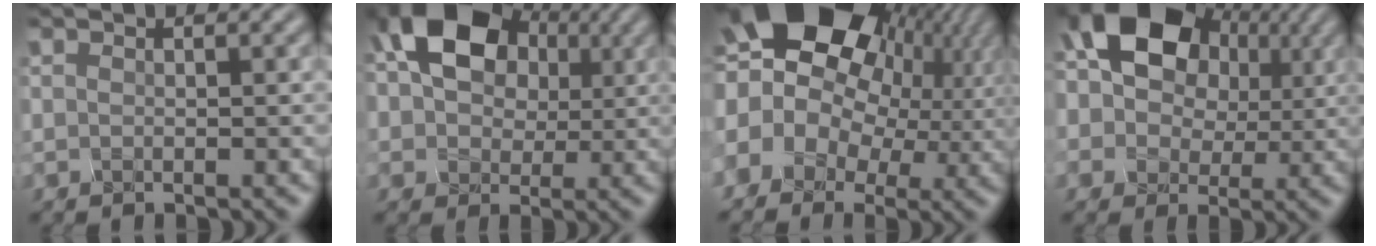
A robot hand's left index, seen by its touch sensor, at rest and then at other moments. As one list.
[{"total": 8.4, "force": [3.0, 6.3, 4.8], "torque": [-0.104, 0.019, 0.070]}, {"total": 15.8, "force": [3.6, 11.2, 10.5], "torque": [-0.211, 0.031, 0.084]}, {"total": 9.4, "force": [3.2, 7.0, 5.4], "torque": [-0.113, 0.017, 0.072]}]